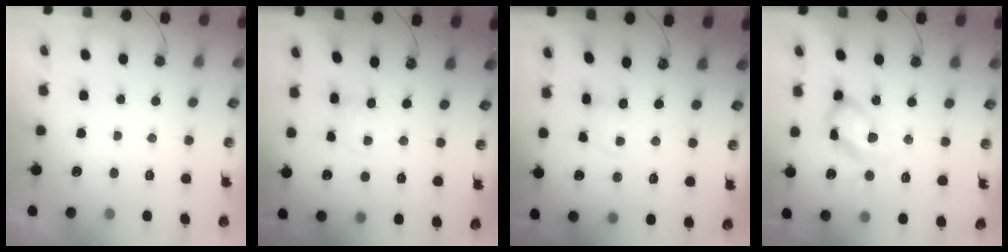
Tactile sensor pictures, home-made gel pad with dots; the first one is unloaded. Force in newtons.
{"total": 1.3, "press": 1.3, "slide": 0.2}
{"total": 1.4, "press": 1.4, "slide": 0.1}
{"total": 14.9, "press": 14.9, "slide": 1.2}